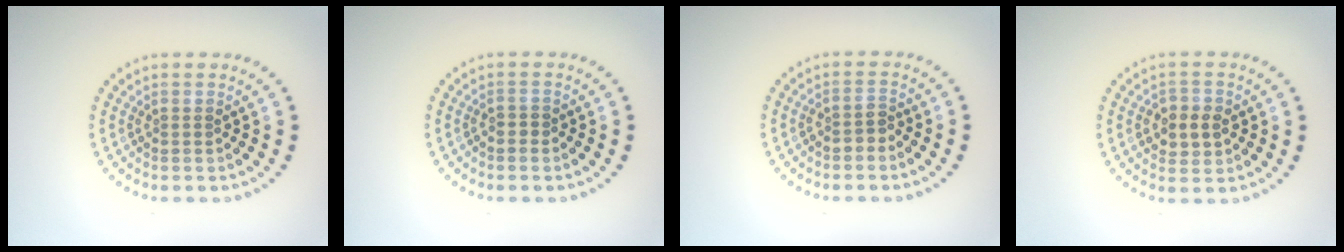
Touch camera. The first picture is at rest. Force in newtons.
{"total": 0.6, "press": 0.4, "slide": 0.4}
{"total": 1.4, "press": 1.2, "slide": 0.7}
{"total": 2.9, "press": 2.8, "slide": 0.3}